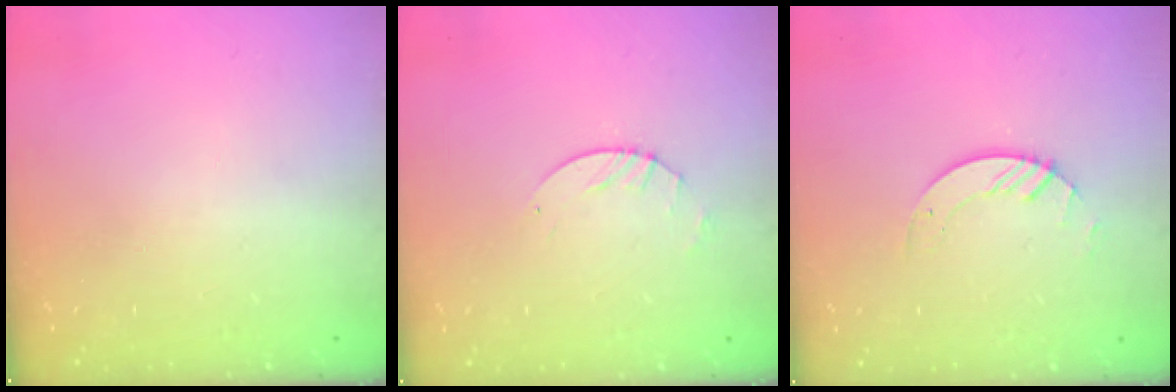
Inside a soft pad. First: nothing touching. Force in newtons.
{"total": 2.6, "press": 2.5, "slide": 0.4}
{"total": 2.6, "press": 2.6, "slide": 0.3}